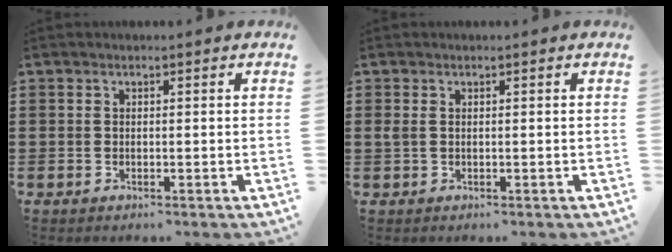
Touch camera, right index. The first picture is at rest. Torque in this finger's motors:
{"motor_torque": [0.17, 0.13, 0.02, 0.04]}